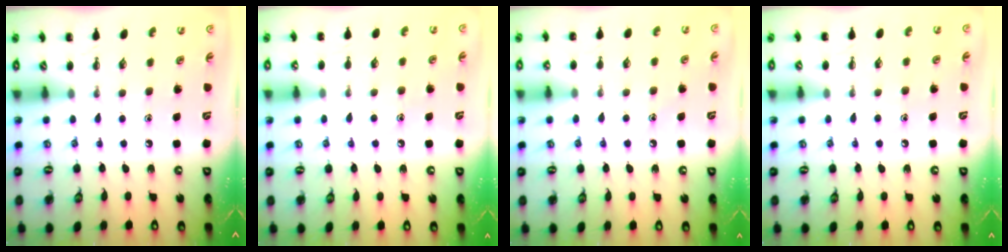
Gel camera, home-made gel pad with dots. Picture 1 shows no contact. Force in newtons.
{"total": 6.9, "press": 6.6, "slide": 1.9}
{"total": 7.5, "press": 7.3, "slide": 2.0}
{"total": 5.8, "press": 5.6, "slide": 1.5}